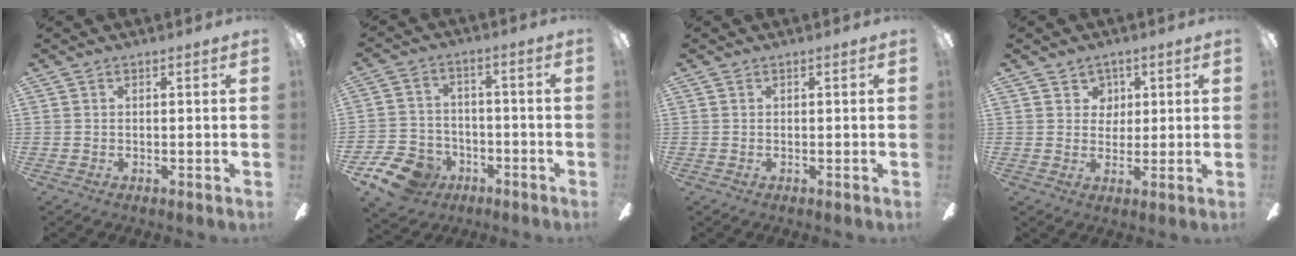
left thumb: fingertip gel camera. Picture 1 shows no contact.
{"total": 10.9, "force": [-6.9, 7.2, 4.3], "torque": [-0.107, 0.044, -0.127]}
{"total": 0.0}
{"total": 4.0, "force": [2.0, 3.4, 0.3], "torque": [0.003, -0.003, 0.032]}